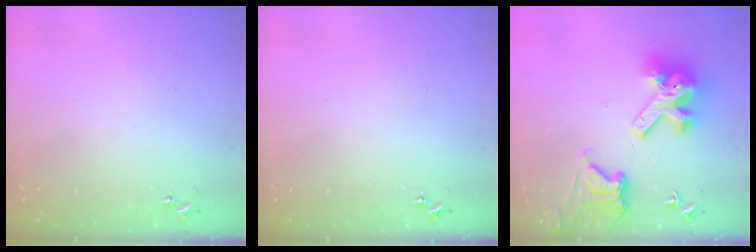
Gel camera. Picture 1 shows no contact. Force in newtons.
{"total": 0.0}
{"total": 16.9, "press": 16.7, "slide": 2.0}